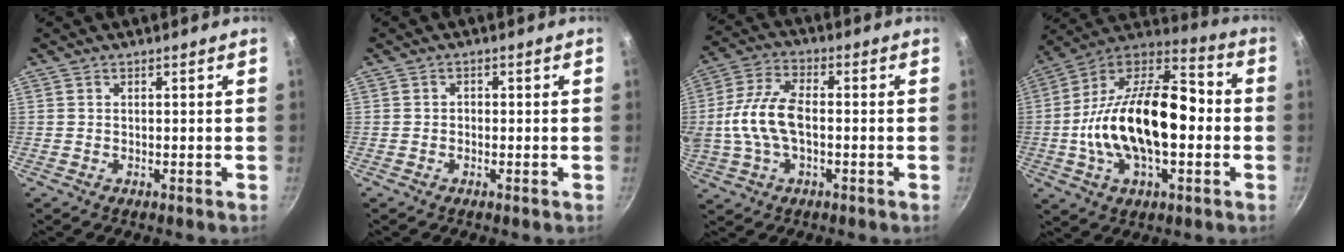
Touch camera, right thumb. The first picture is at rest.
{"total": 0.9, "force": [-0.3, 0.8, 0.3], "torque": [-0.002, 0.002, -0.007]}
{"total": 12.2, "force": [-0.9, 6.6, 10.2], "torque": [-0.205, 0.025, -0.025]}
{"total": 25.2, "force": [-2.1, 13.6, 21.1], "torque": [-0.356, 0.046, -0.051]}